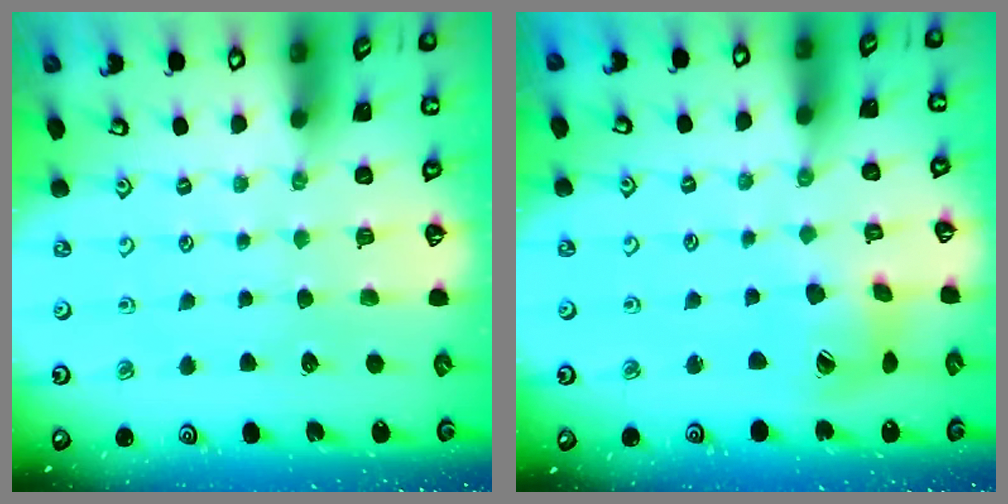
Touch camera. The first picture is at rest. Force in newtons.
{"total": 10.3, "press": 10.2, "slide": 1.3}